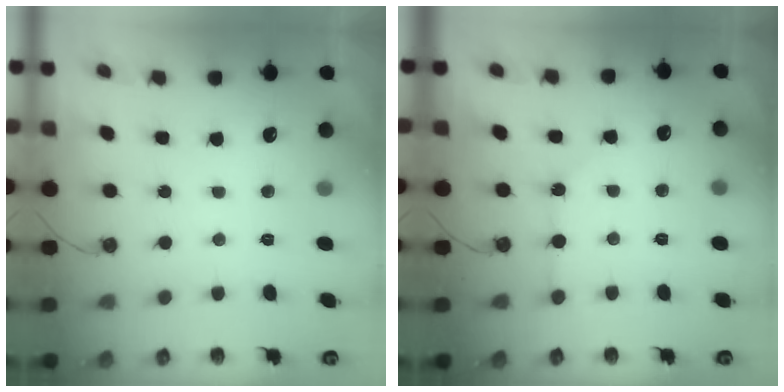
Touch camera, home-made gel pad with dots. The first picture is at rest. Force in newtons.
{"total": 2.4, "press": 2.3, "slide": 0.4}